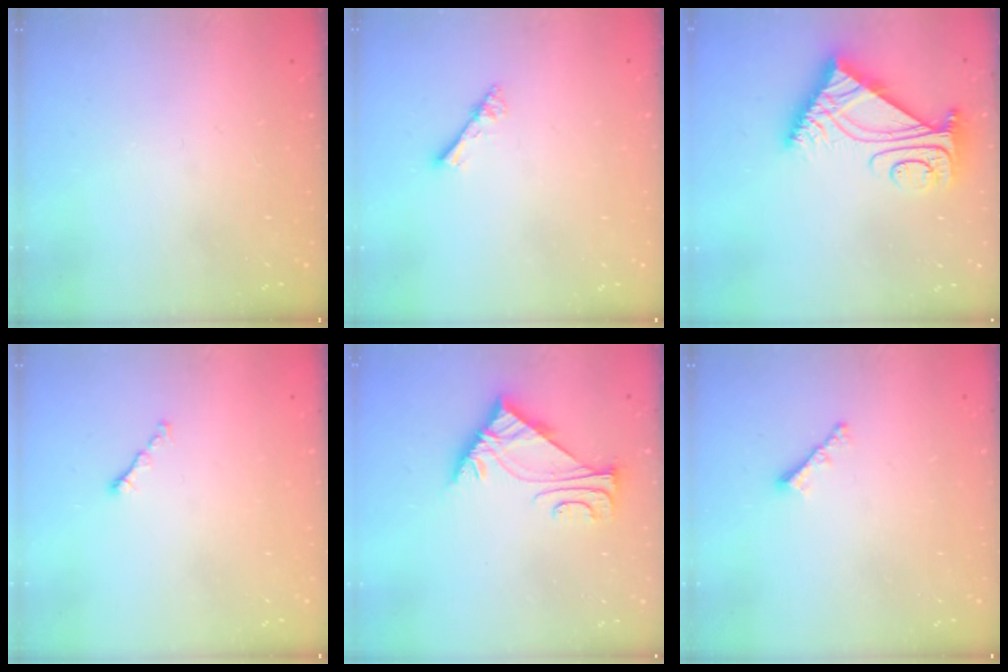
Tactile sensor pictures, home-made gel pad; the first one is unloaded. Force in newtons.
{"total": 1.8, "press": 1.8, "slide": 0.1}
{"total": 9.3, "press": 9.3, "slide": 1.0}
{"total": 0.8, "press": 0.6, "slide": 0.4}
{"total": 6.0, "press": 5.9, "slide": 0.5}
{"total": 2.2, "press": 2.2, "slide": 0.5}